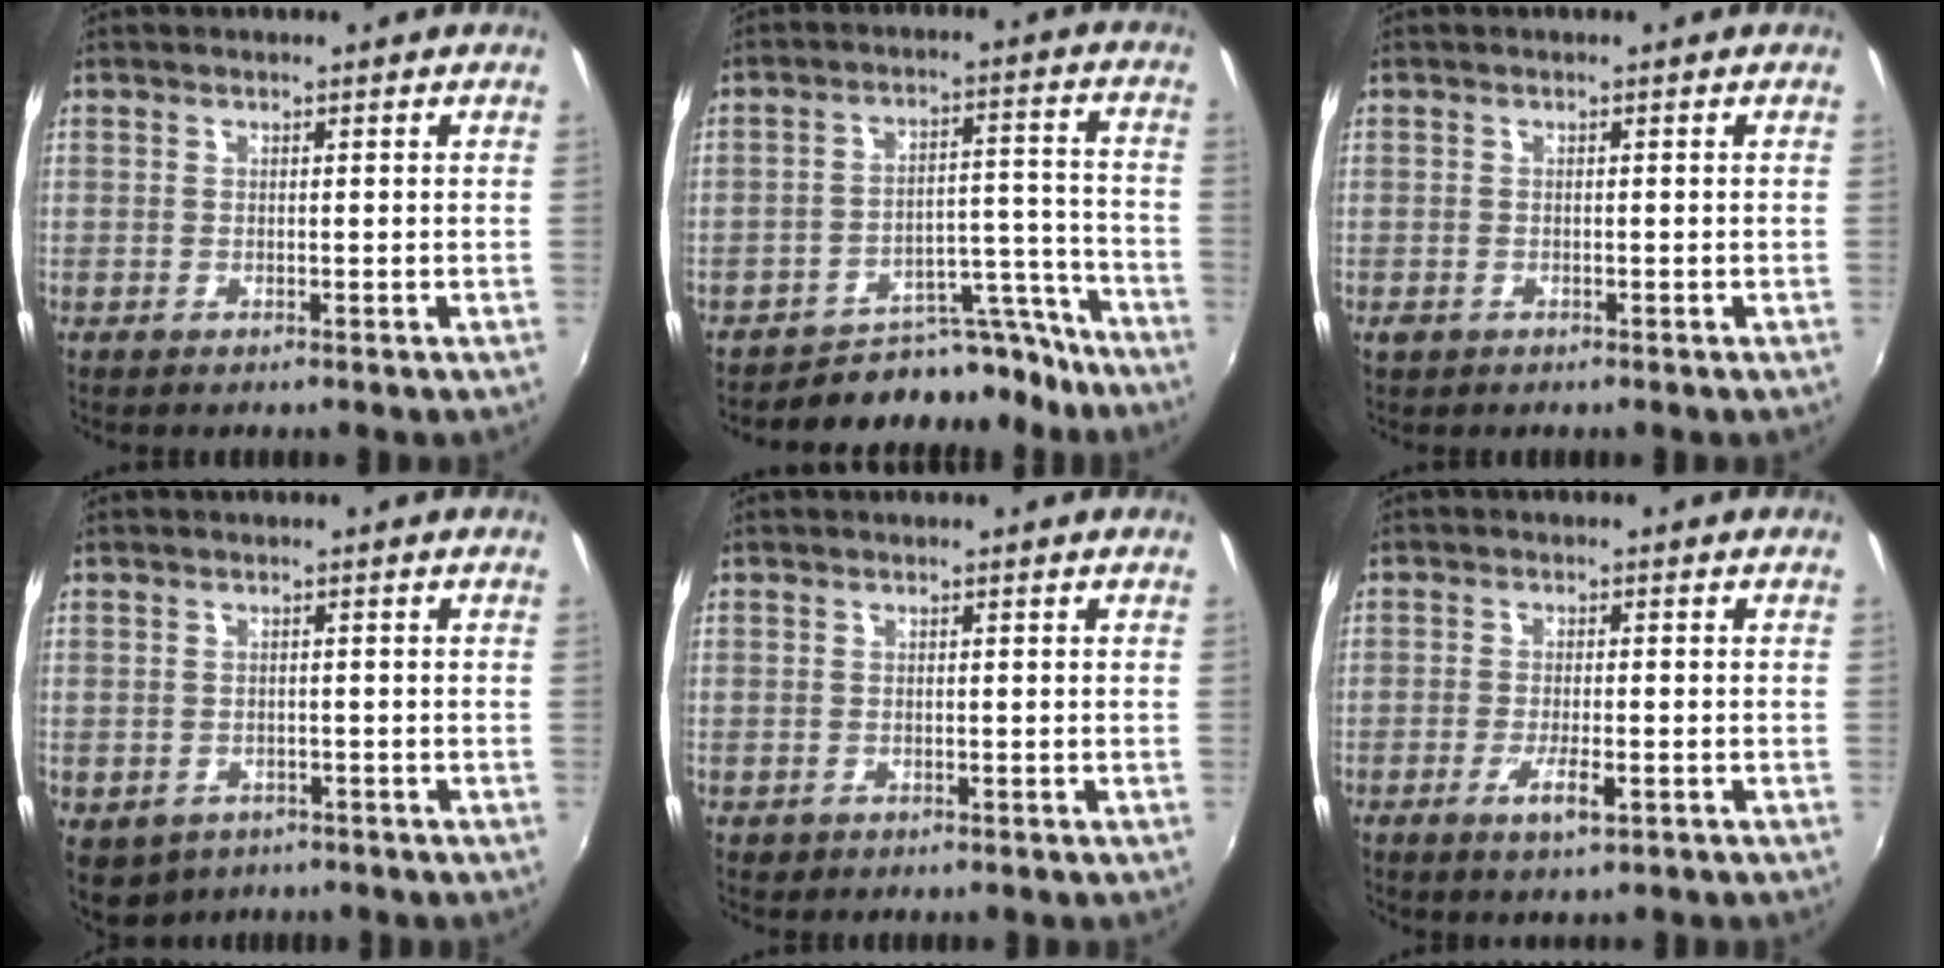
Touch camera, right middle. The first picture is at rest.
{"total": 11.4, "force": [-10.5, 4.1, 1.4], "torque": [-0.004, 0.054, -0.142]}
{"total": 1.4, "force": [-0.7, 1.1, 0.5], "torque": [-0.011, -0.003, -0.013]}
{"total": 6.0, "force": [-3.0, 4.4, 2.7], "torque": [-0.063, -0.022, -0.034]}
{"total": 0.9, "force": [-0.4, 0.8, 0.2], "torque": [-0.007, -0.003, -0.004]}
{"total": 4.2, "force": [-2.1, 1.0, 3.5], "torque": [-0.074, -0.008, -0.035]}